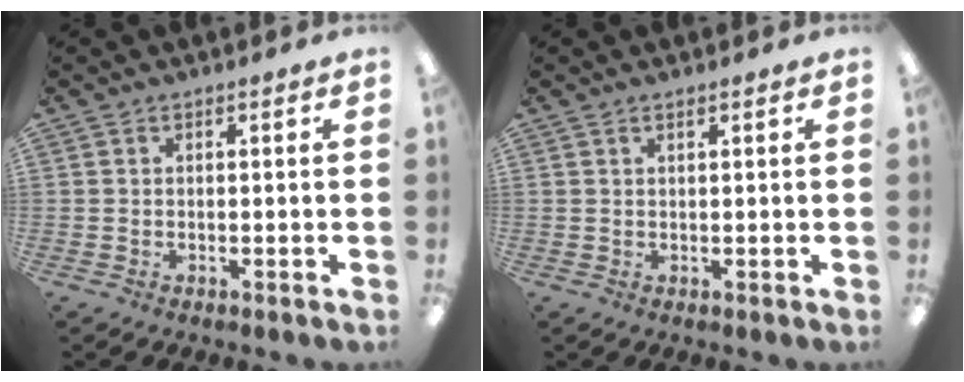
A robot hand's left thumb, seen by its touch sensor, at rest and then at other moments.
{"total": 0.8, "force": [0.7, 0.2, 0.3], "torque": [-0.009, 0.001, 0.013]}